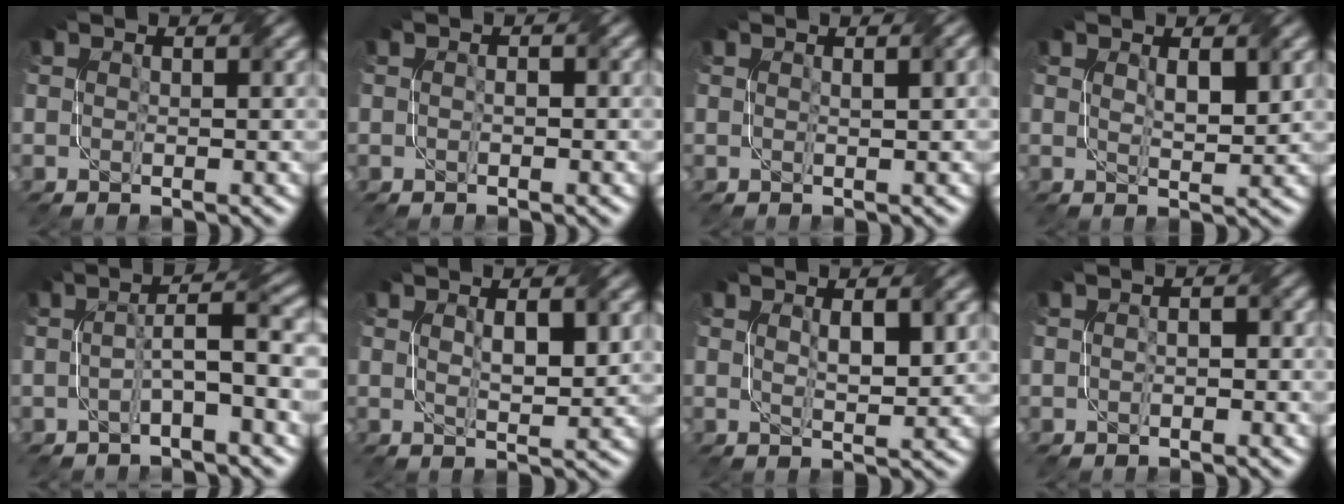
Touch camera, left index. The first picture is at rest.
{"total": 0.6, "force": [-0.2, 0.2, 0.5], "torque": [-0.014, 0.002, -0.004]}
{"total": 1.9, "force": [0.7, 0.6, 1.7], "torque": [-0.016, 0.006, 0.005]}
{"total": 2.1, "force": [0.9, 0.6, 1.8], "torque": [-0.036, -0.002, 0.022]}
{"total": 4.2, "force": [-0.9, 0.5, 4.1], "torque": [-0.074, 0.020, -0.020]}
{"total": 3.0, "force": [0.8, 0.9, 2.7], "torque": [-0.053, 0.001, 0.019]}
{"total": 2.6, "force": [0.7, 0.7, 2.4], "torque": [-0.047, 0.001, 0.018]}
{"total": 1.1, "force": [-0.4, 0.5, 0.9], "torque": [-0.020, 0.003, -0.010]}